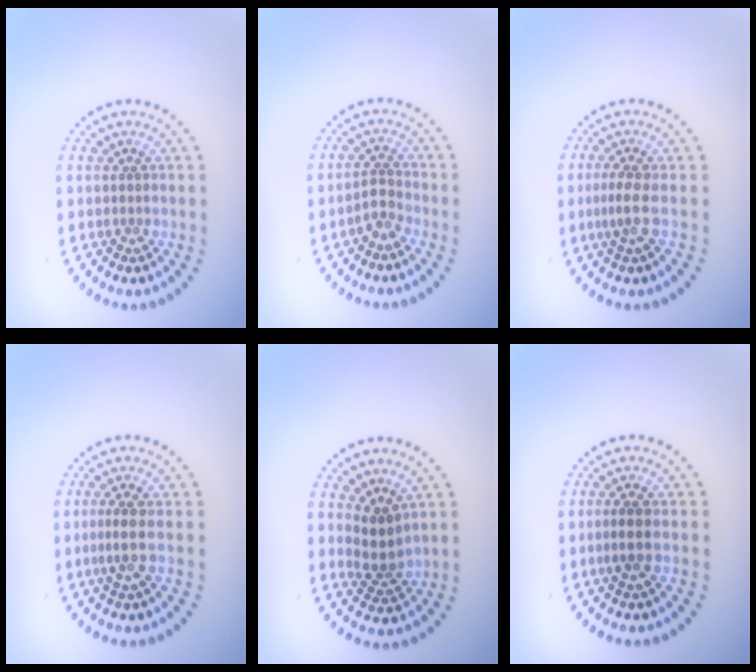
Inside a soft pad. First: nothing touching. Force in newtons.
{"total": 1.7, "press": 1.4, "slide": 1.1}
{"total": 1.9, "press": 1.4, "slide": 1.3}
{"total": 2.1, "press": 1.5, "slide": 1.4}
{"total": 2.6, "press": 2.1, "slide": 1.6}
{"total": 1.8, "press": 1.5, "slide": 1.0}